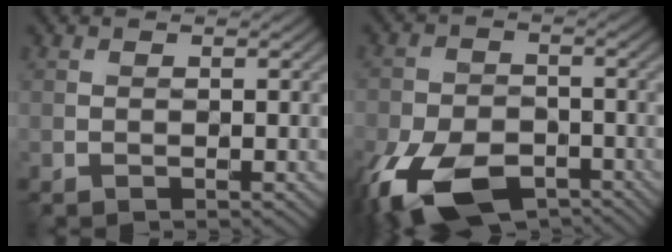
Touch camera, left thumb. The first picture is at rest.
{"total": 12.8, "force": [-7.2, 7.1, 7.9], "torque": [-0.179, -0.038, -0.131]}